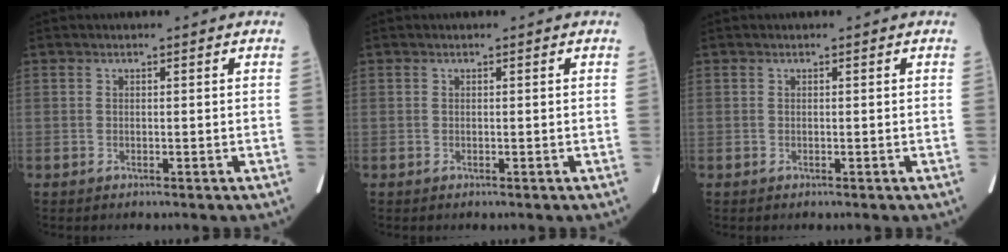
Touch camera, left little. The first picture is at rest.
{"total": 0.0}
{"total": 0.0}